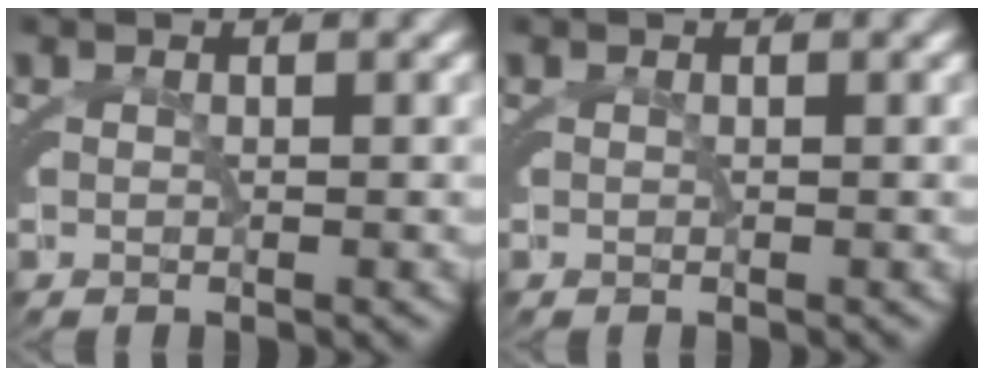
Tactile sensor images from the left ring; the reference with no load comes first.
{"total": 0.0}